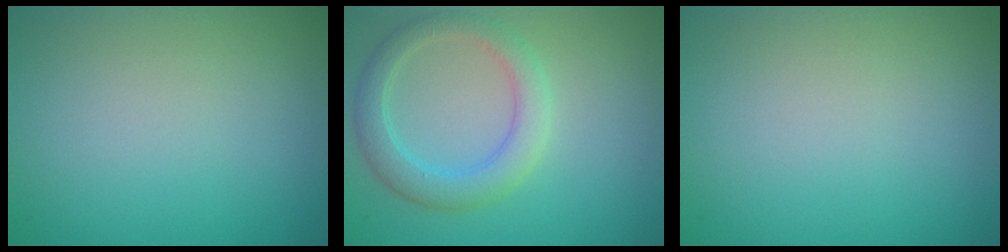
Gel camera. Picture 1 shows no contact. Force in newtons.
{"total": 3.7, "press": 3.7, "slide": 0.1}
{"total": 0.0}